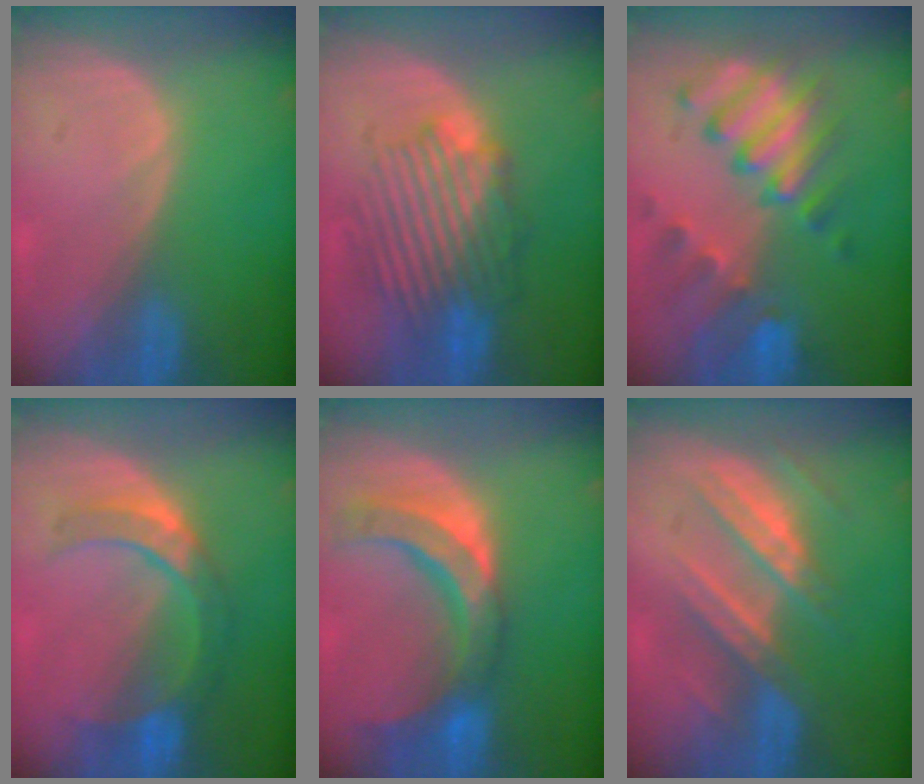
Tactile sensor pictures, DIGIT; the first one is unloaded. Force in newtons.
{"total": 8.9, "press": 8.8, "slide": 1.4}
{"total": 10.1, "press": 8.8, "slide": 4.8}
{"total": 7.0, "press": 6.9, "slide": 1.1}
{"total": 10.3, "press": 9.3, "slide": 4.4}
{"total": 7.3, "press": 7.3, "slide": 0.6}